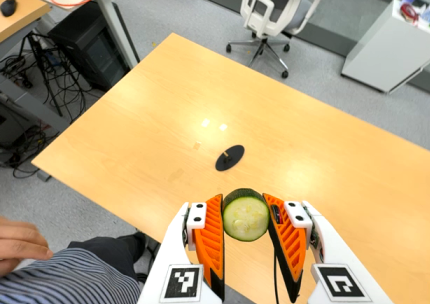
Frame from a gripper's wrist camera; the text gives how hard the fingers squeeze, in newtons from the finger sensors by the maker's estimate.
{"total": 9.6, "left": 8.6, "right": 10.6}